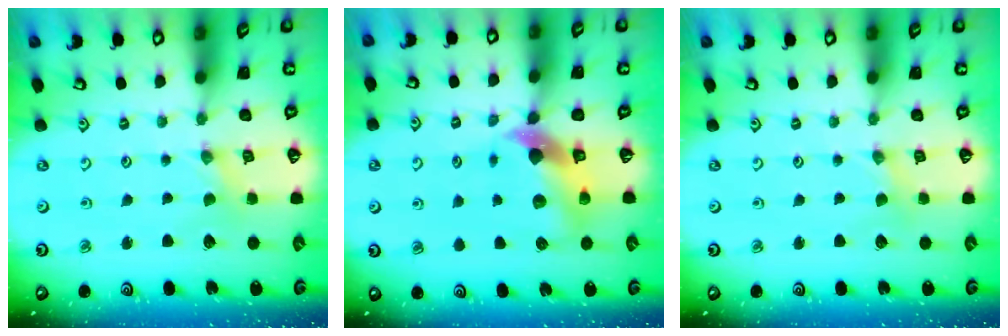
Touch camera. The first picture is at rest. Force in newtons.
{"total": 9.0, "press": 8.9, "slide": 1.3}
{"total": 0.0}